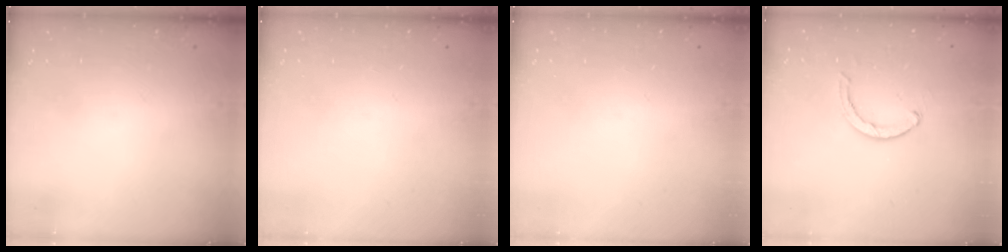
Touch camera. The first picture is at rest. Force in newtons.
{"total": 0.0}
{"total": 0.0}
{"total": 2.6, "press": 2.5, "slide": 0.4}